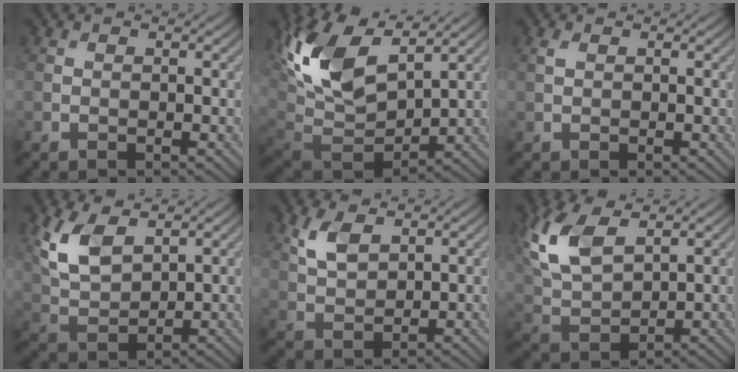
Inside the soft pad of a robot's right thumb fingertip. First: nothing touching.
{"total": 15.5, "force": [6.8, 7.6, 11.7], "torque": [-0.271, 0.014, 0.129]}
{"total": 0.7, "force": [0.4, 0.3, 0.5], "torque": [-0.018, 0.002, 0.009]}
{"total": 7.6, "force": [3.6, 3.9, 5.4], "torque": [-0.134, -0.001, 0.075]}
{"total": 4.5, "force": [2.4, 2.2, 3.1], "torque": [-0.076, -0.001, 0.052]}
{"total": 9.7, "force": [4.6, 4.7, 7.2], "torque": [-0.191, 0.010, 0.096]}